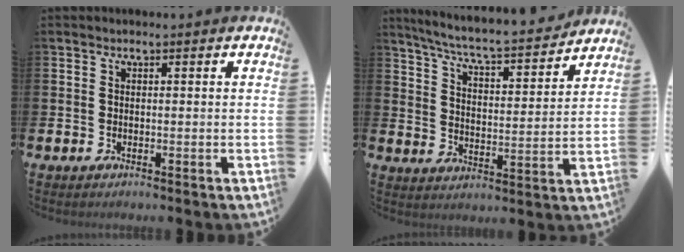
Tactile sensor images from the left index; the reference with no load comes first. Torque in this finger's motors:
{"motor_torque": [0.93, -1.20, 0.55, 0.16]}